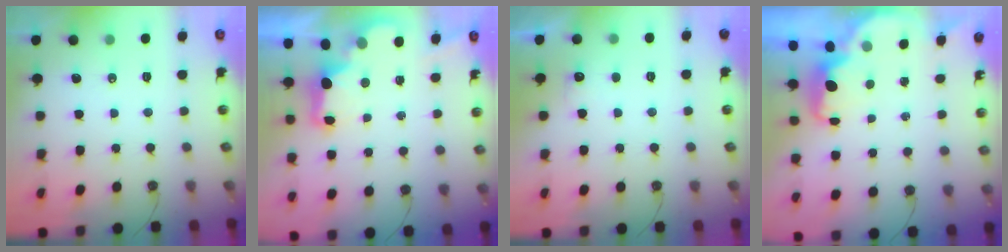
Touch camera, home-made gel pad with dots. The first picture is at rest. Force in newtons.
{"total": 3.1, "press": 3.0, "slide": 0.6}
{"total": 5.8, "press": 5.7, "slide": 1.2}
{"total": 2.4, "press": 2.3, "slide": 0.6}